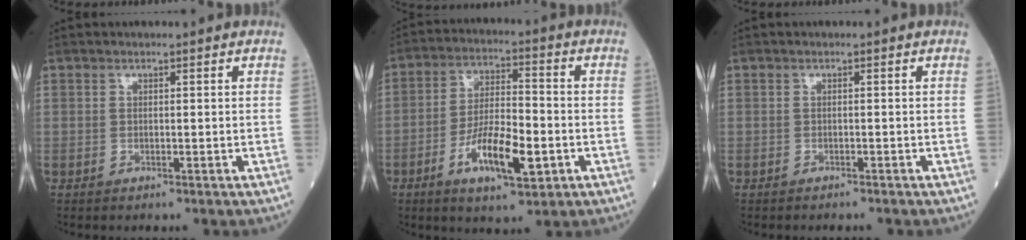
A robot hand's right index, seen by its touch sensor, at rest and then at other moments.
{"total": 11.1, "force": [-4.0, 3.0, 10.0], "torque": [-0.186, -0.005, -0.068]}
{"total": 1.1, "force": [-1.0, 0.1, 0.3], "torque": [-0.008, -0.001, -0.014]}